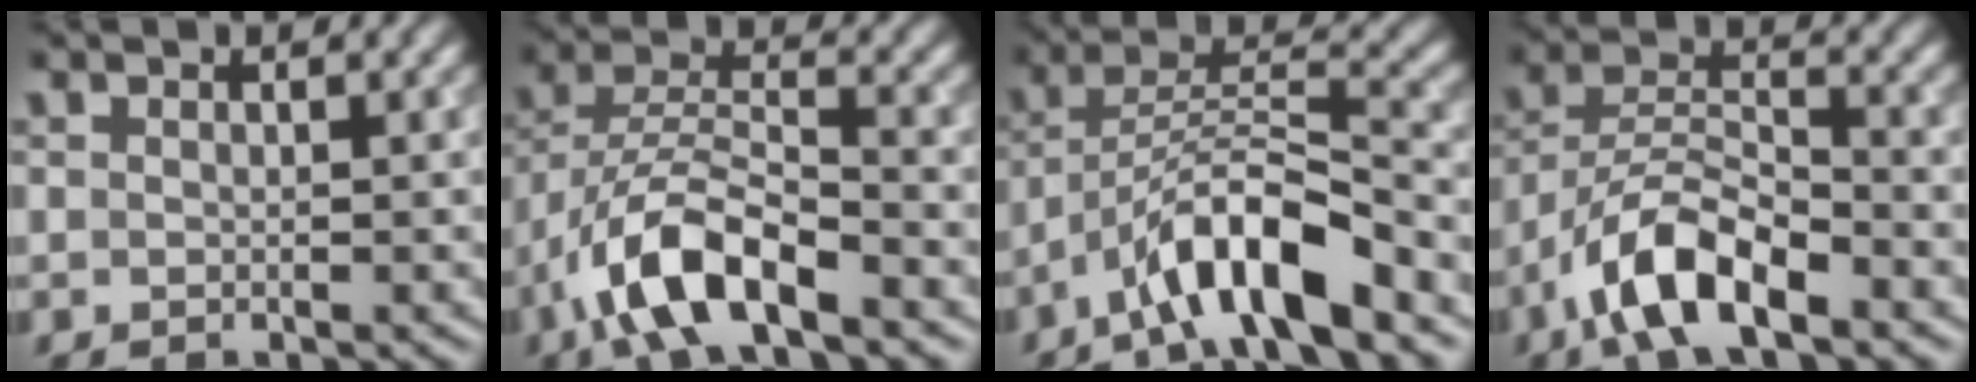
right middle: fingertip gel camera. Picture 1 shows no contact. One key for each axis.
{"total": 7.9, "fx": -4.6, "fy": 2.8, "fz": 5.9, "tx": -0.109, "ty": 0.006, "tz": -0.091}
{"total": 8.0, "fx": -4.9, "fy": 1.8, "fz": 6.0, "tx": -0.101, "ty": 0.018, "tz": -0.089}
{"total": 7.1, "fx": -4.4, "fy": 2.5, "fz": 5.0, "tx": -0.088, "ty": 0.008, "tz": -0.087}